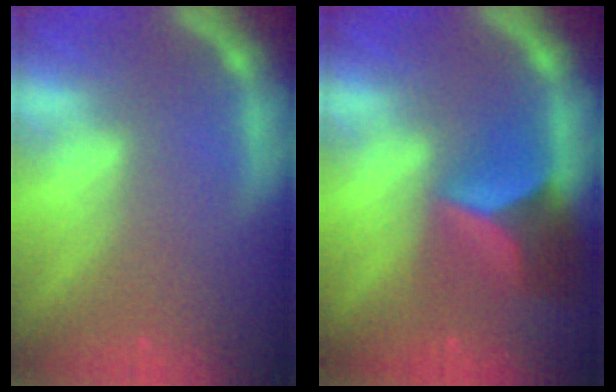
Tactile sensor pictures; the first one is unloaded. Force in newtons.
{"total": 6.4}